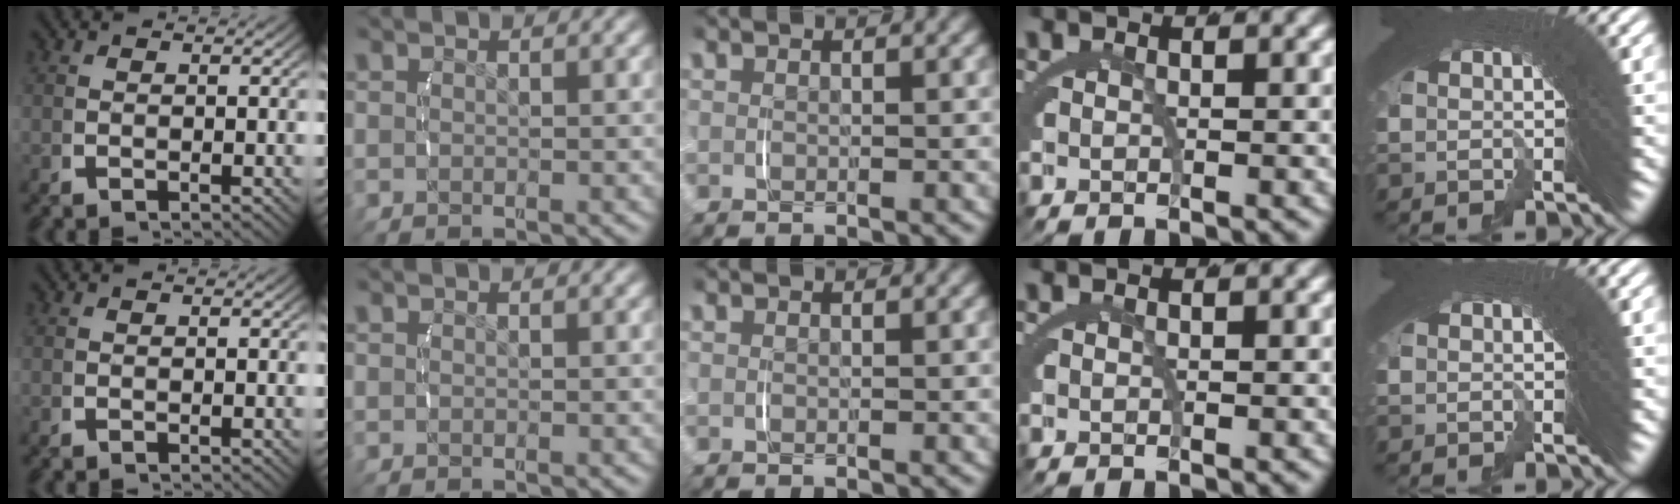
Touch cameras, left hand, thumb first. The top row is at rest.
{}